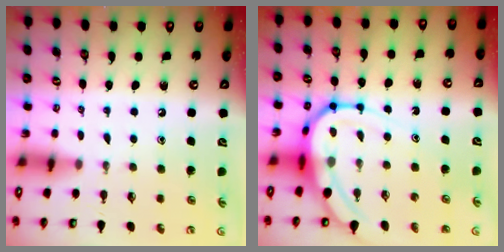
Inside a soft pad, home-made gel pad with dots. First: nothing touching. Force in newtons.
{"total": 12.9, "press": 12.9, "slide": 1.2}